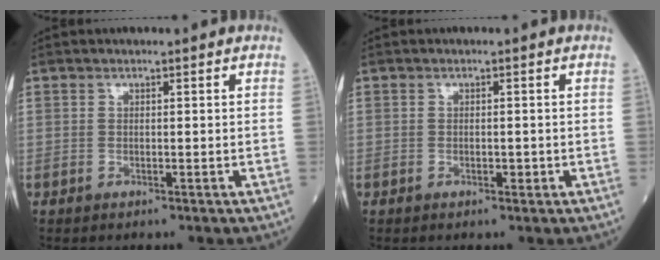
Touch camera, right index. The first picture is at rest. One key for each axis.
{"total": 0.9, "fx": -0.3, "fy": 0.3, "fz": 0.8, "tx": -0.013, "ty": -0.001, "tz": -0.005}